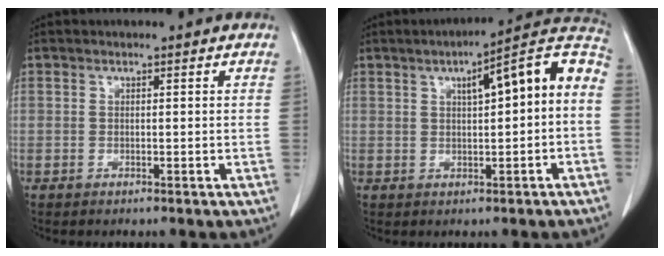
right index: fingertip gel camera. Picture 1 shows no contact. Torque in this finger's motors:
{"motor_torque": [0.55, -0.02, 0.42, 0.06]}